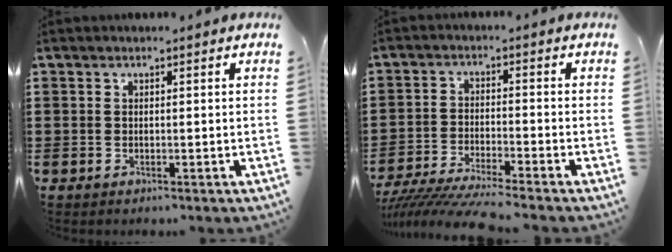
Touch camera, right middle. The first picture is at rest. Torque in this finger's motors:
{"motor_torque": [0.74, -0.40, 0.43, 0.16]}